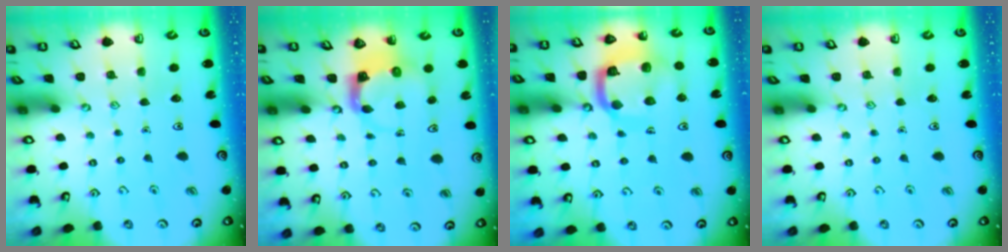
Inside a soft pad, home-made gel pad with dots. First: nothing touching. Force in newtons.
{"total": 3.9, "press": 3.8, "slide": 0.6}
{"total": 15.5, "press": 15.5, "slide": 1.2}
{"total": 0.0}